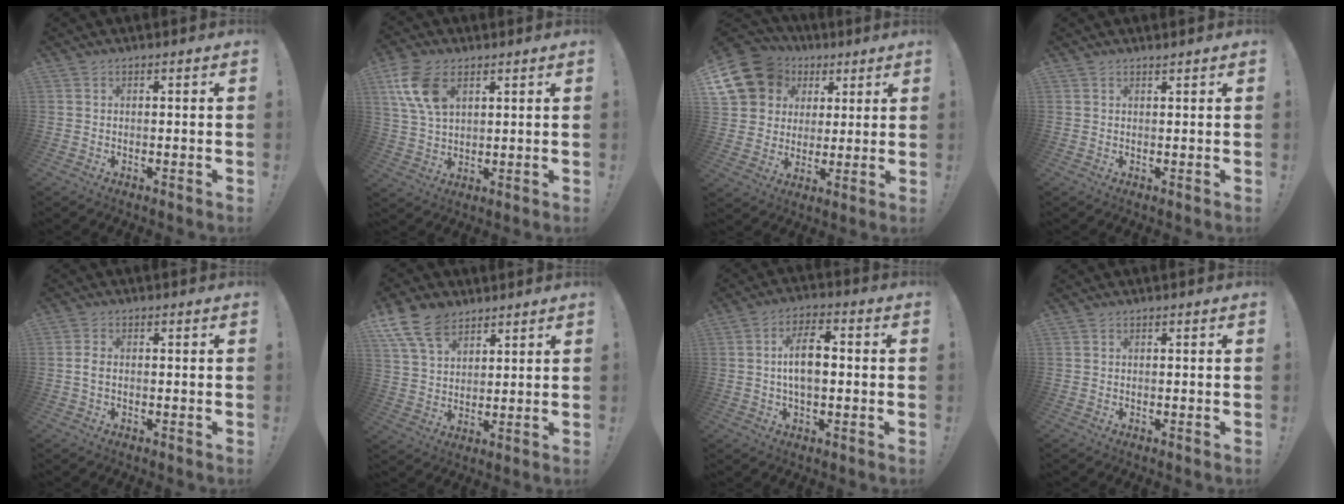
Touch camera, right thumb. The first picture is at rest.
{"total": 11.8, "force": [5.2, 7.0, 7.9], "torque": [-0.165, -0.010, 0.100]}
{"total": 14.7, "force": [5.9, 12.3, 5.6], "torque": [-0.097, -0.026, 0.129]}
{"total": 0.6, "force": [0.6, -0.1, 0.1], "torque": [0.005, -0.003, 0.010]}
{"total": 2.0, "force": [-0.3, 1.2, 1.6], "torque": [-0.035, 0.008, -0.003]}
{"total": 12.3, "force": [8.0, 7.4, 5.6], "torque": [-0.105, -0.038, 0.156]}
{"total": 9.8, "force": [0.0, 5.1, 8.4], "torque": [-0.145, 0.009, -0.002]}
{"total": 0.0}